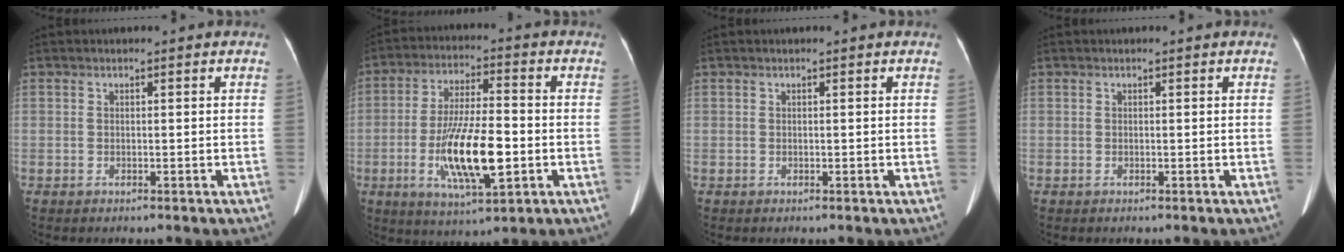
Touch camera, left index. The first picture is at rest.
{"total": 13.1, "force": [-3.2, 3.0, 12.4], "torque": [-0.237, -0.012, -0.053]}
{"total": 0.0}
{"total": 0.0}